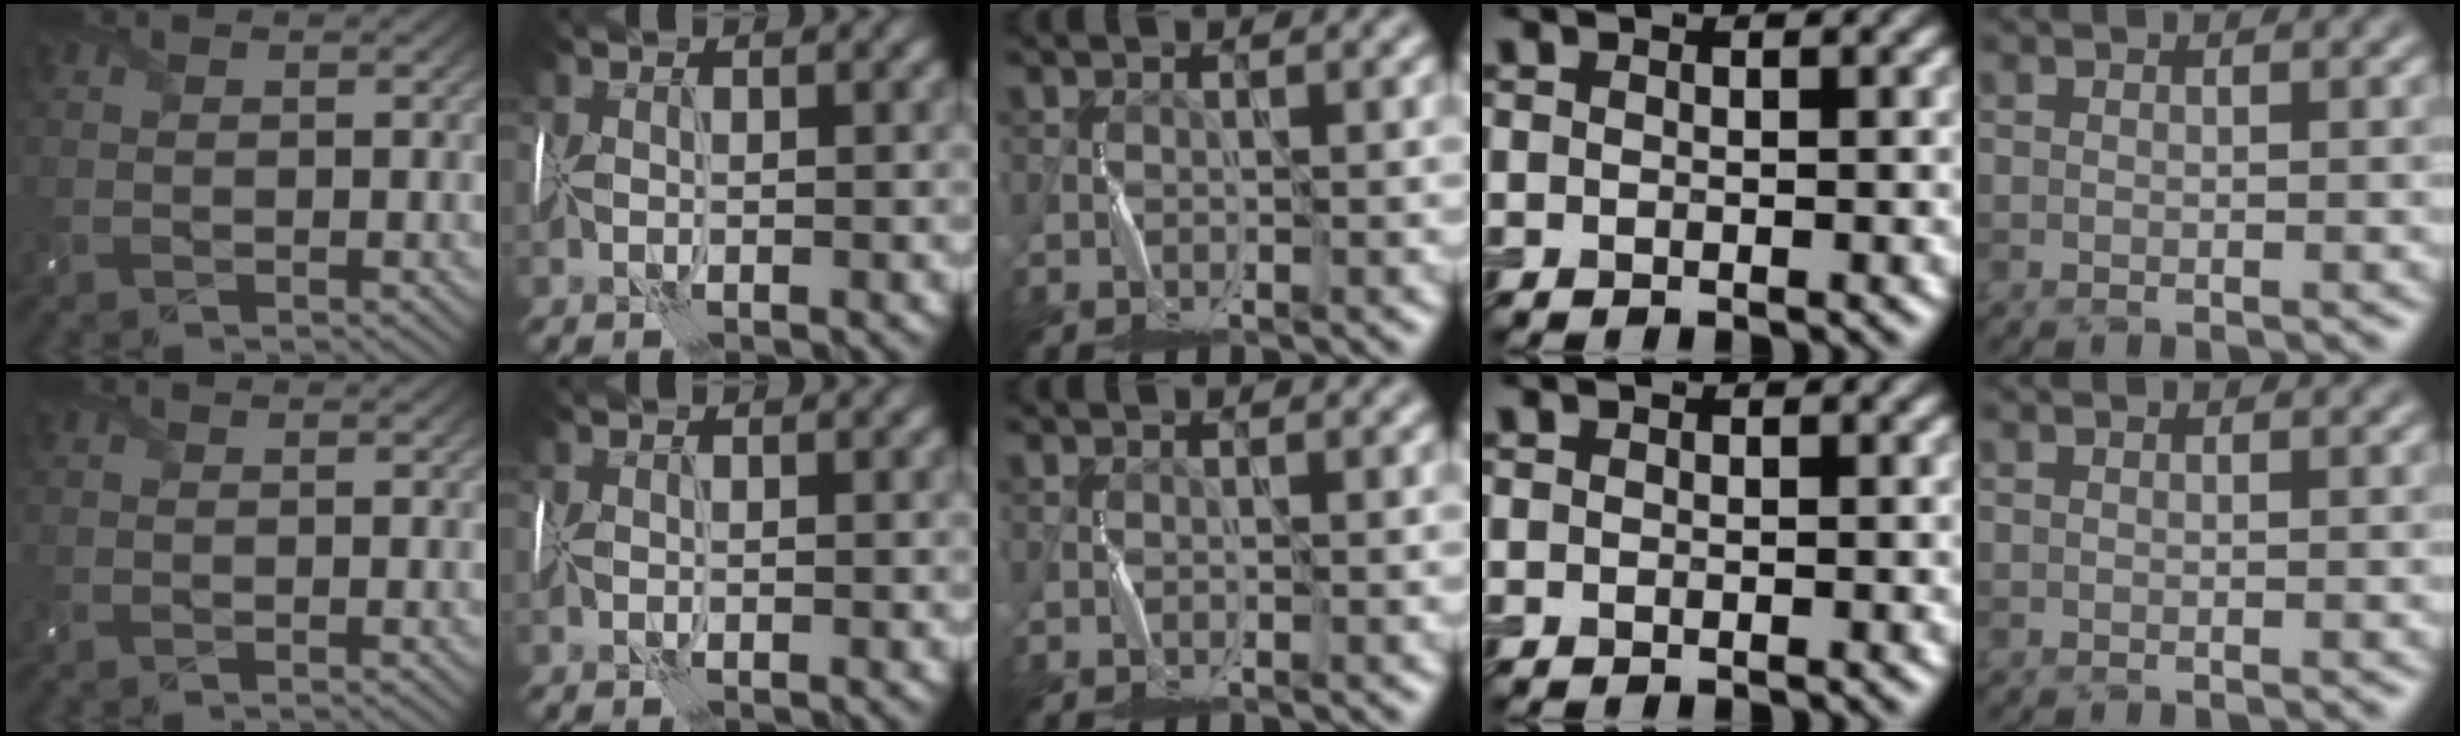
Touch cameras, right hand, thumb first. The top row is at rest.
{}